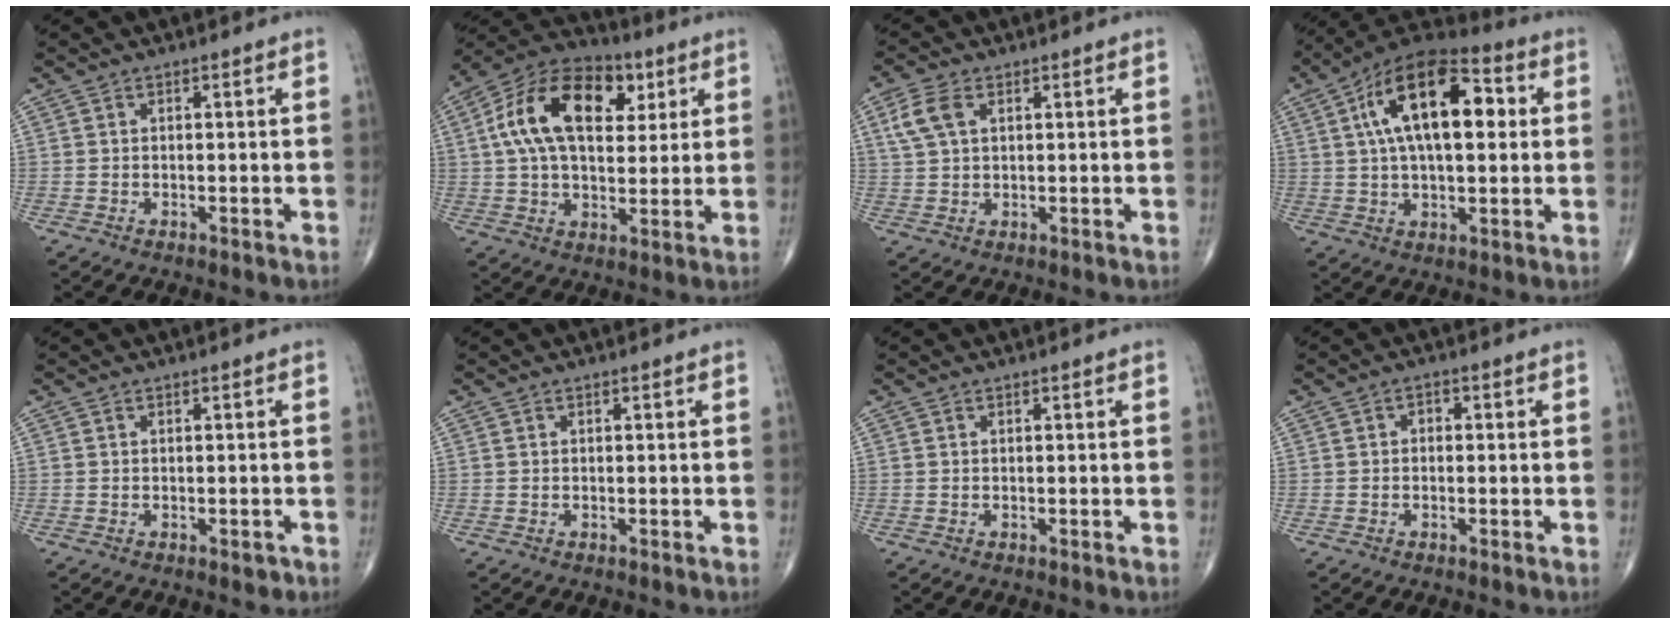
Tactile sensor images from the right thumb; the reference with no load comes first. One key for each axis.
{"total": 19.4, "fx": 5.6, "fy": 11.4, "fz": 14.6, "tx": -0.229, "ty": 0.008, "tz": 0.083}
{"total": 5.5, "fx": 2.0, "fy": 3.2, "fz": 3.9, "tx": -0.091, "ty": 0.008, "tz": 0.044}
{"total": 19.7, "fx": 4.3, "fy": 9.6, "fz": 16.6, "tx": -0.261, "ty": 0.023, "tz": 0.059}
{"total": 1.0, "fx": -0.5, "fy": 0.6, "fz": 0.7, "tx": -0.003, "ty": 0.000, "tz": -0.007}
{"total": 0.0}
{"total": 0.0}
{"total": 1.3, "fx": -0.1, "fy": 1.0, "fz": 0.8, "tx": -0.001, "ty": 0.007, "tz": -0.009}